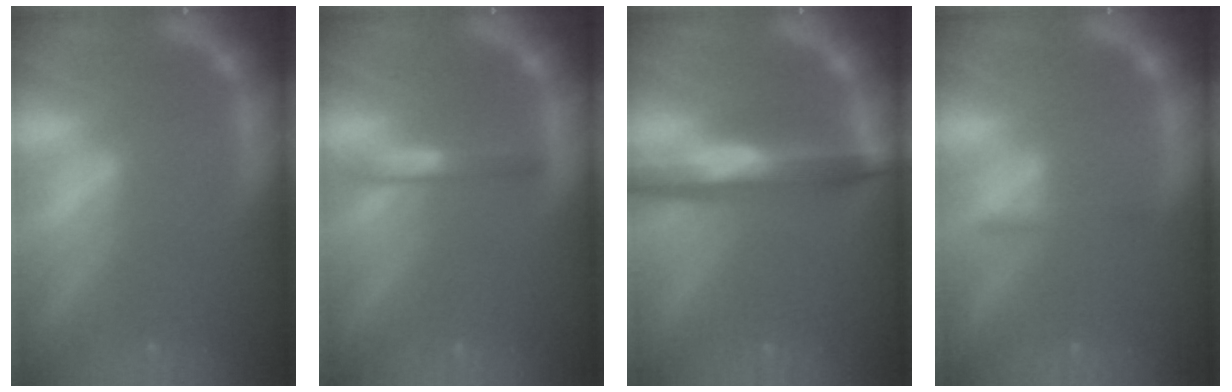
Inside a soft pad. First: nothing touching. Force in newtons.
{"total": 2.0}
{"total": 6.0}
{"total": 1.4}